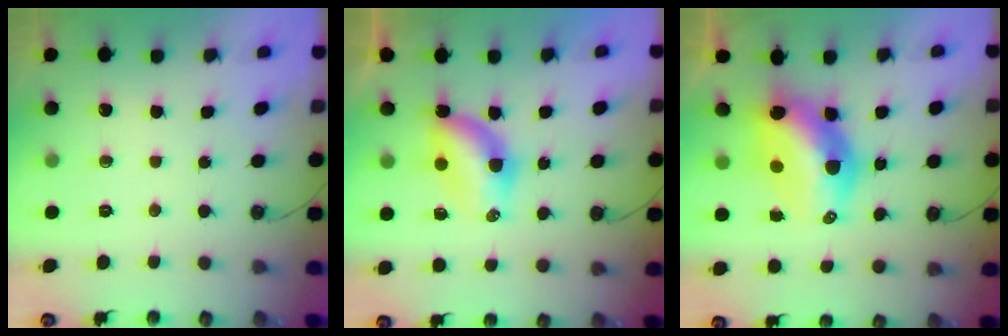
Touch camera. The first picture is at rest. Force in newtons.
{"total": 6.3, "press": 6.3, "slide": 0.2}
{"total": 12.8, "press": 12.8, "slide": 1.4}